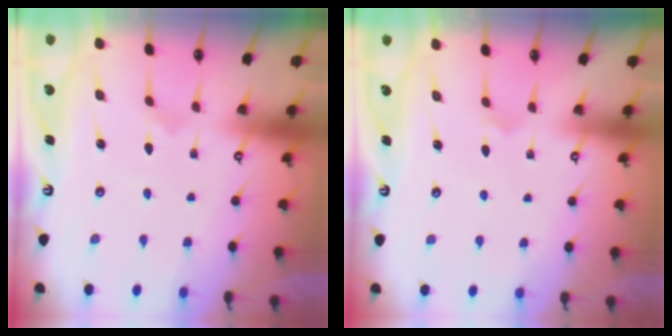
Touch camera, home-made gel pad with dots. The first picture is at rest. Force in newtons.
{"total": 2.3, "press": 2.3, "slide": 0.2}